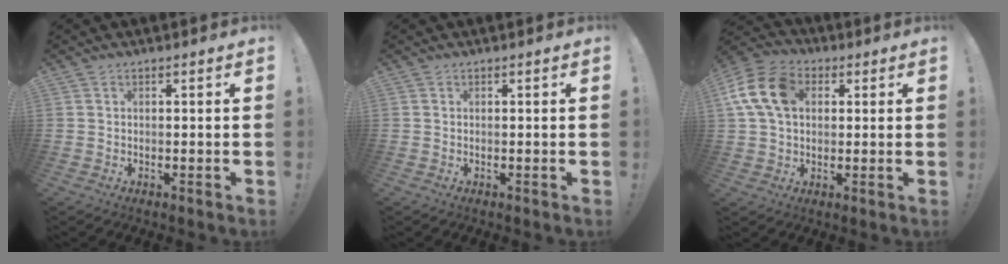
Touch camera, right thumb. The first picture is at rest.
{"total": 0.0}
{"total": 14.8, "force": [3.9, 10.7, 9.4], "torque": [-0.174, 0.005, 0.077]}